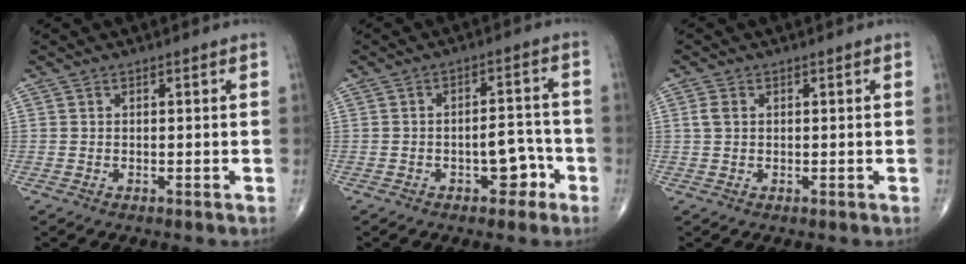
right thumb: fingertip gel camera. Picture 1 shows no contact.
{"total": 6.0, "force": [-2.8, 3.3, 4.1], "torque": [-0.035, 0.035, -0.040]}
{"total": 1.9, "force": [0.4, 1.3, 1.3], "torque": [-0.032, 0.006, 0.009]}